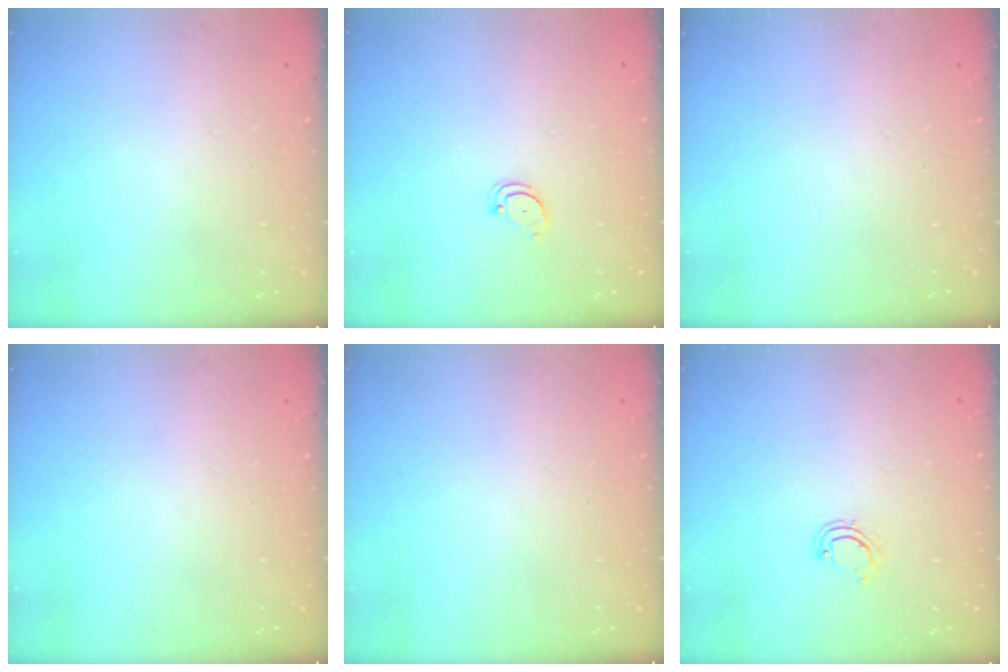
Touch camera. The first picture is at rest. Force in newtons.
{"total": 2.4, "press": 2.4, "slide": 0.2}
{"total": 0.0}
{"total": 0.0}
{"total": 0.0}
{"total": 4.6, "press": 4.6, "slide": 0.3}